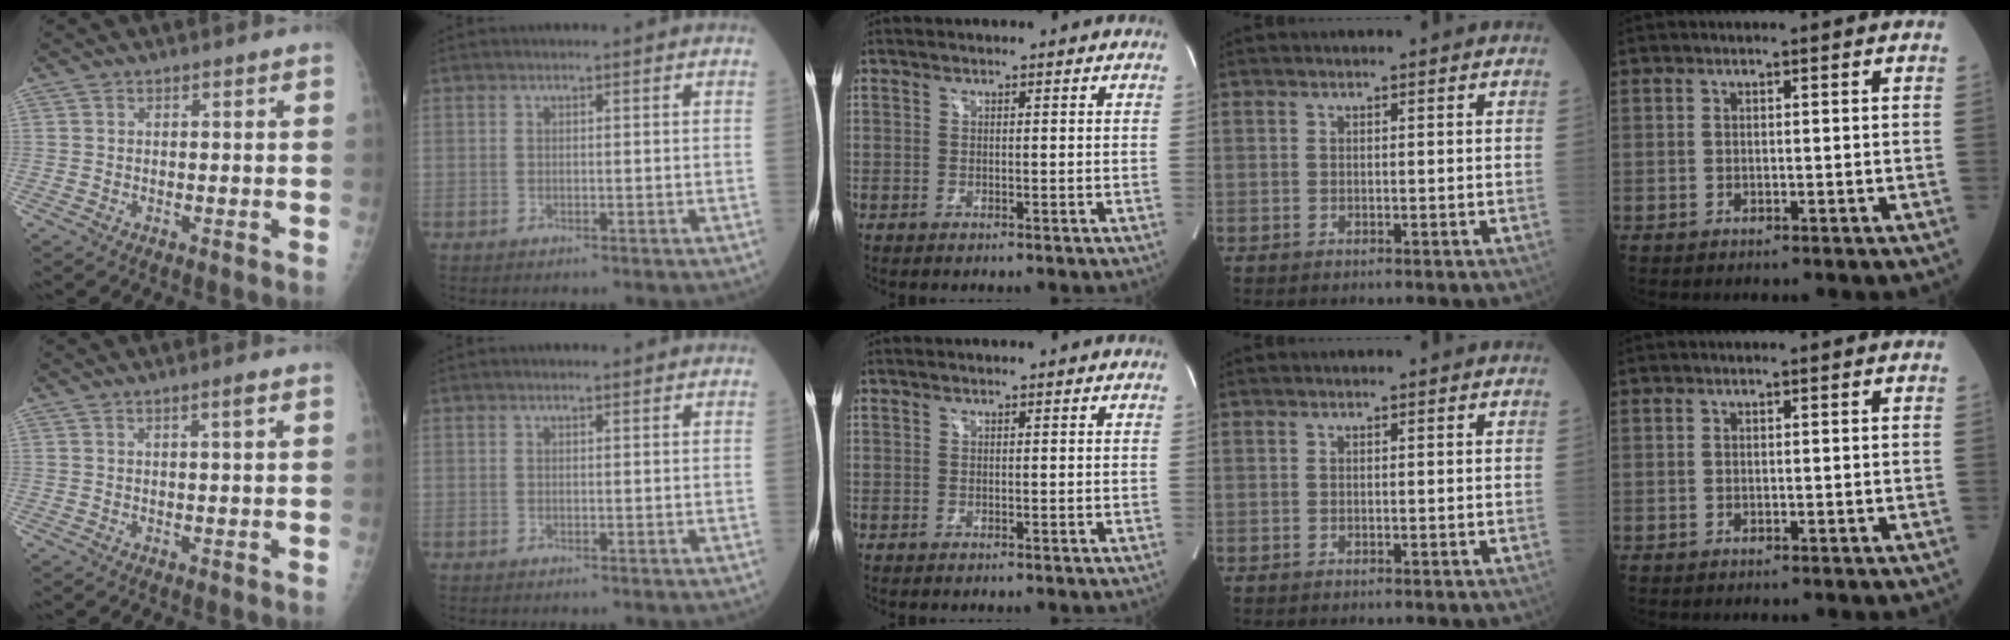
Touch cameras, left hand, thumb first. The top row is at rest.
{"thumb": {"total": 1.7, "force": [0.8, 0.0, 1.5], "torque": [-0.026, -0.002, 0.013]}, "index": {"total": 1.1, "force": [1.0, 0.2, 0.4], "torque": [-0.011, 0.009, 0.014]}}